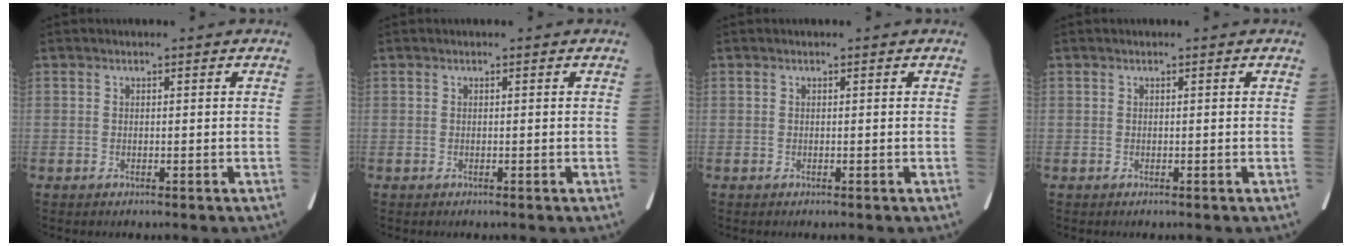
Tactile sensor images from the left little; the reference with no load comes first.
{"total": 0.0}
{"total": 0.0}
{"total": 0.0}